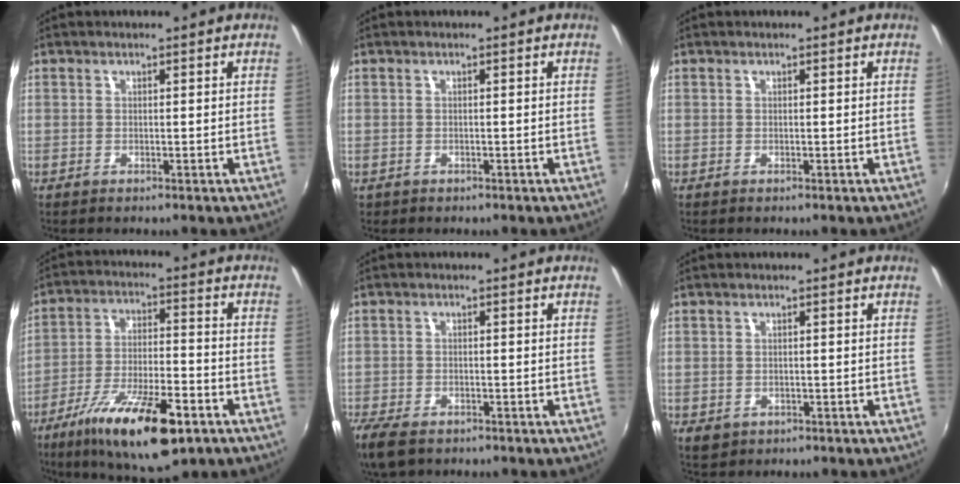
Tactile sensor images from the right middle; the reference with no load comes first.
{"total": 0.8, "force": [-0.4, 0.7, 0.2], "torque": [-0.006, -0.002, -0.005]}
{"total": 0.0}
{"total": 18.1, "force": [-10.7, 5.3, 13.6], "torque": [-0.251, -0.035, -0.177]}
{"total": 7.0, "force": [-5.1, 3.2, 3.6], "torque": [-0.099, -0.027, -0.100]}
{"total": 2.8, "force": [-0.9, 2.3, 1.3], "torque": [-0.027, -0.006, -0.010]}